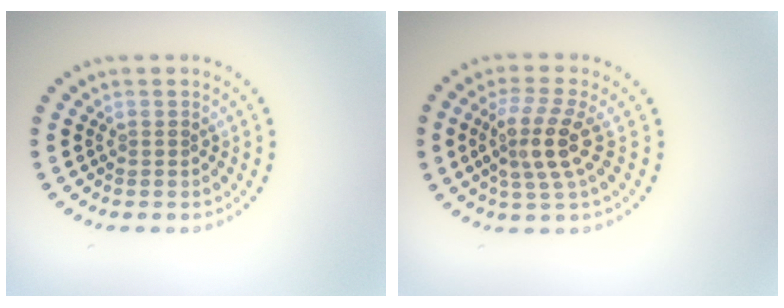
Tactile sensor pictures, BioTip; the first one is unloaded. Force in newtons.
{"total": 3.9, "press": 3.3, "slide": 2.1}